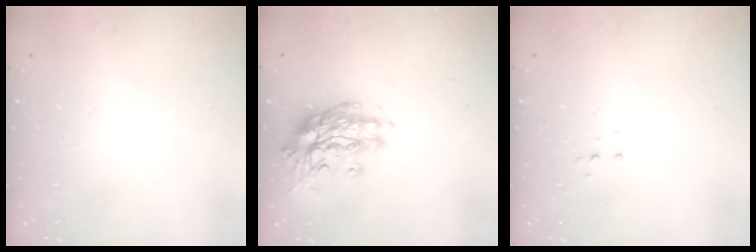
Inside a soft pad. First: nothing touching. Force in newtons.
{"total": 15.6, "press": 15.3, "slide": 3.5}
{"total": 3.3, "press": 3.2, "slide": 0.6}